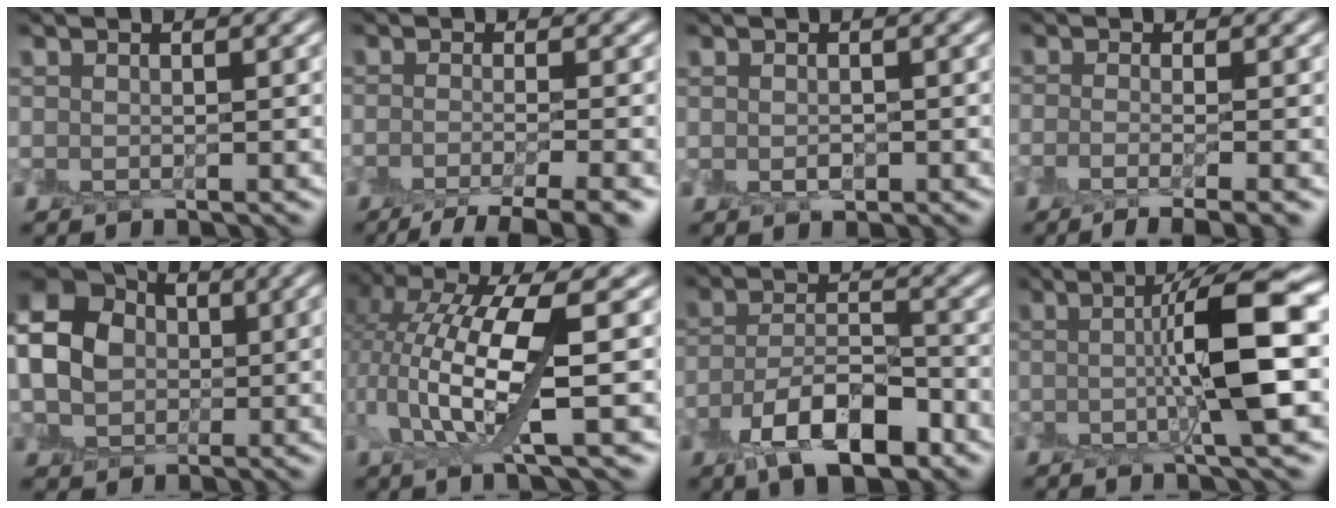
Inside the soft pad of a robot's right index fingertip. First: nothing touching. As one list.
[{"total": 5.9, "force": [-3.8, 1.4, 4.3], "torque": [-0.050, -0.005, -0.066]}, {"total": 0.8, "force": [-0.1, 0.5, 0.6], "torque": [-0.013, 0.001, 0.001]}, {"total": 4.2, "force": [-2.0, 1.0, 3.5], "torque": [-0.045, -0.009, -0.040]}, {"total": 10.0, "force": [0.9, 7.8, 6.1], "torque": [-0.127, 0.027, 0.000]}, {"total": 8.5, "force": [1.4, 2.3, 8.0], "torque": [-0.160, 0.005, 0.029]}, {"total": 7.5, "force": [-4.3, 3.3, 5.3], "torque": [-0.087, 0.006, -0.078]}, {"total": 7.9, "force": [0.4, 1.2, 7.8], "torque": [-0.110, 0.008, 0.005]}]